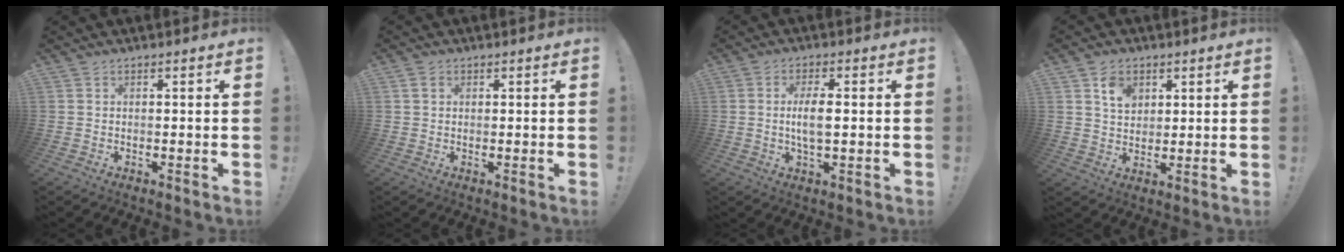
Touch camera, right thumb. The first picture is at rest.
{"total": 1.5, "force": [0.7, 1.1, 0.7], "torque": [-0.012, 0.002, 0.012]}
{"total": 6.2, "force": [0.0, 2.0, 5.9], "torque": [-0.108, -0.006, -0.006]}
{"total": 6.7, "force": [3.5, 4.8, 3.0], "torque": [-0.038, -0.014, 0.062]}